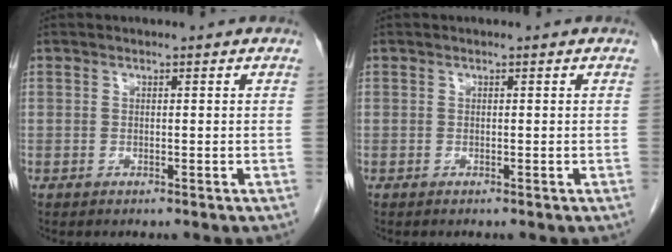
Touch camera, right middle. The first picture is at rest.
{"total": 0.0}